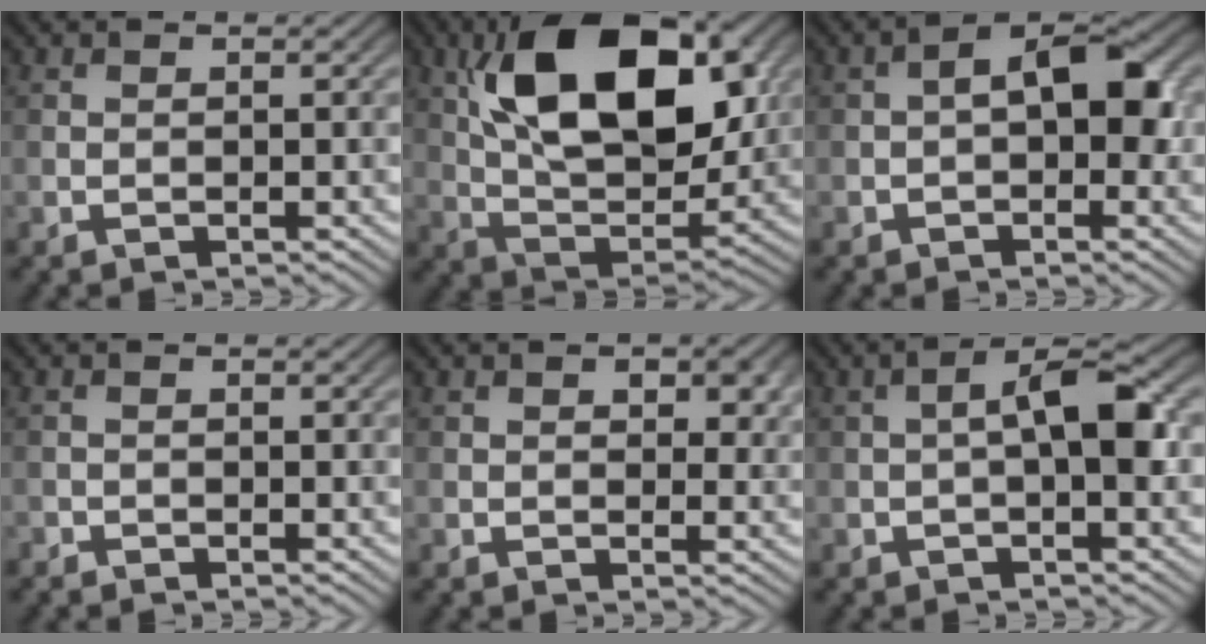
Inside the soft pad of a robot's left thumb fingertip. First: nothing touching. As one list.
[{"total": 16.2, "force": [5.5, 8.8, 12.5], "torque": [-0.223, 0.002, 0.097]}, {"total": 6.3, "force": [0.1, 3.3, 5.3], "torque": [-0.071, 0.012, -0.007]}, {"total": 0.6, "force": [-0.6, 0.2, 0.1], "torque": [0.001, -0.001, -0.011]}, {"total": 3.6, "force": [1.3, 2.0, 2.6], "torque": [-0.033, -0.003, 0.021]}, {"total": 5.0, "force": [-0.2, 1.4, 4.8], "torque": [-0.080, 0.017, -0.010]}]